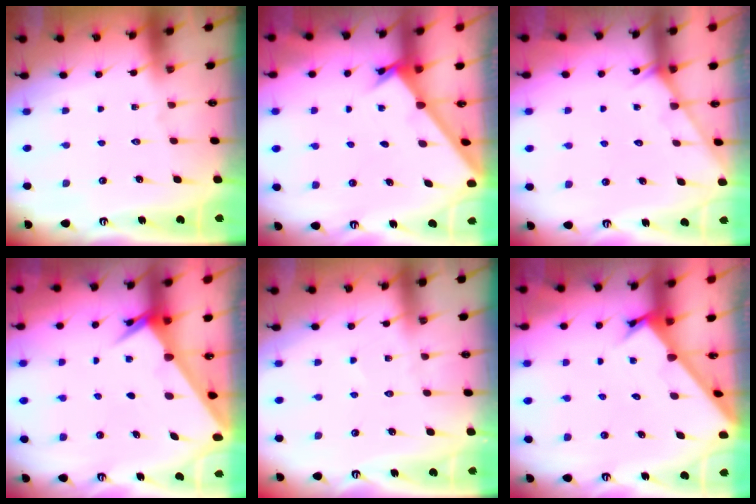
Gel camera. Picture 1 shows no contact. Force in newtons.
{"total": 2.0, "press": 2.0, "slide": 0.1}
{"total": 4.9, "press": 4.9, "slide": 0.2}
{"total": 2.5, "press": 2.5, "slide": 0.2}
{"total": 3.3, "press": 3.3, "slide": 0.4}
{"total": 2.9, "press": 2.9, "slide": 0.2}